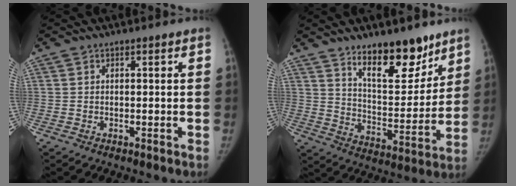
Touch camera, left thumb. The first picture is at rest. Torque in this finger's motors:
{"motor_torque": [0.14, 0.09, 1.00, -0.86, 0.04]}